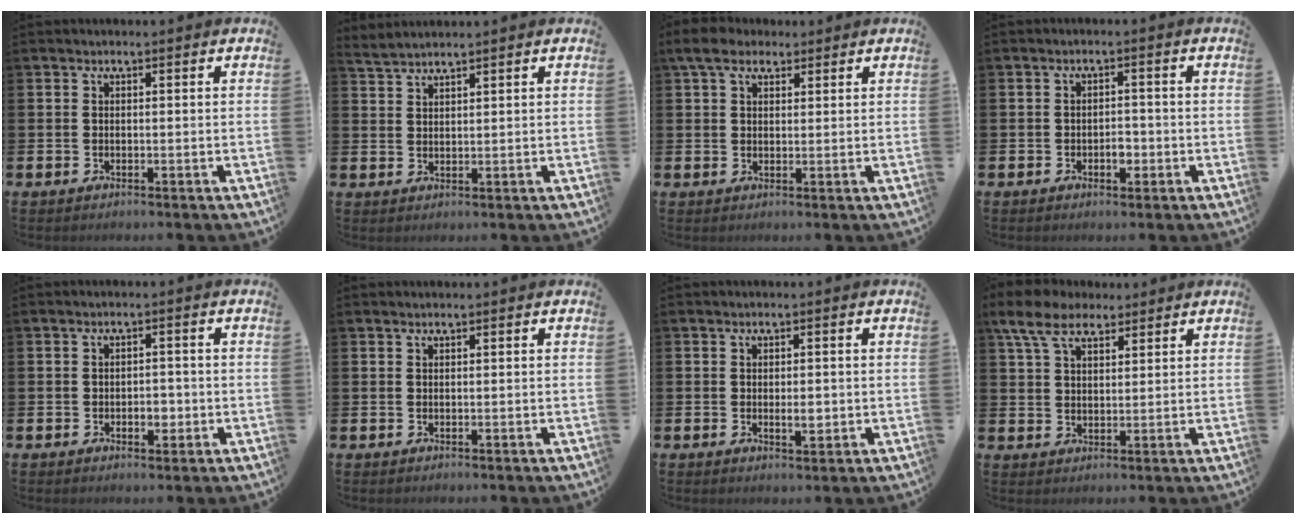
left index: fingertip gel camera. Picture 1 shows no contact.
{"total": 2.1, "force": [2.1, -0.2, -0.3], "torque": [-0.004, -0.005, 0.041]}
{"total": 5.3, "force": [4.0, 2.7, 2.0], "torque": [-0.034, -0.005, 0.071]}
{"total": 1.9, "force": [-0.7, 1.2, 1.3], "torque": [-0.012, -0.002, -0.016]}
{"total": 2.1, "force": [-0.6, 1.4, 1.4], "torque": [-0.014, -0.002, -0.014]}
{"total": 0.6, "force": [0.6, 0.0, 0.0], "torque": [0.004, -0.001, 0.010]}
{"total": 1.7, "force": [0.0, 0.8, 1.5], "torque": [-0.017, -0.003, -0.004]}
{"total": 7.6, "force": [5.9, 3.5, 3.1], "torque": [-0.068, -0.014, 0.107]}